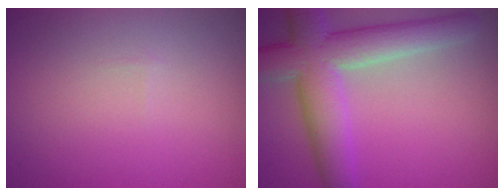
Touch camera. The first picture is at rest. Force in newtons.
{"total": 8.3, "press": 8.3, "slide": 0.7}